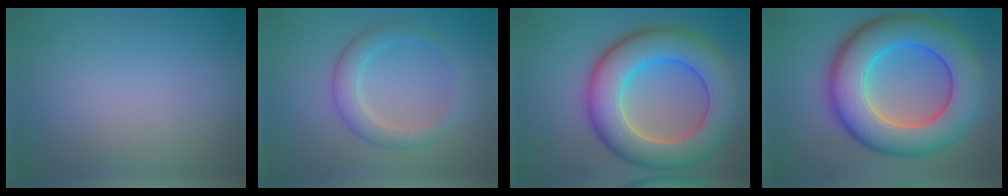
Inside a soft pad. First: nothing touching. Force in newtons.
{"total": 2.2, "press": 2.2, "slide": 0.2}
{"total": 10.6, "press": 10.6, "slide": 0.5}
{"total": 11.9, "press": 11.9, "slide": 0.1}